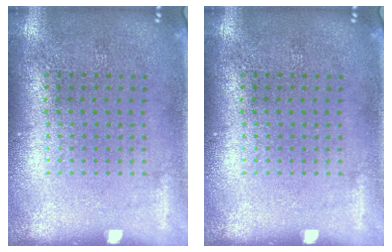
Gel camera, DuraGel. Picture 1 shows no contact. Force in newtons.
{"total": 0.0}